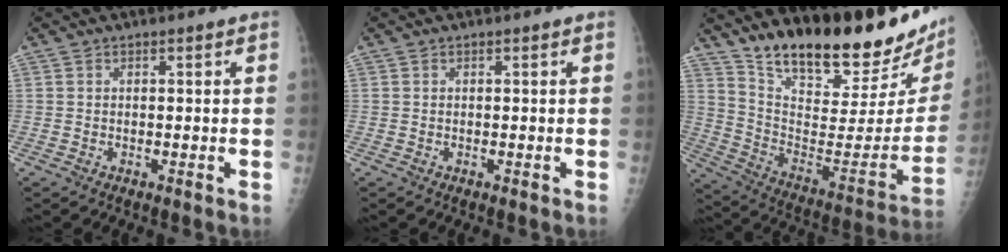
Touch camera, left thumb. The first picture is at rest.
{"total": 0.0}
{"total": 27.9, "force": [22.8, 6.7, 14.6], "torque": [-0.204, -0.142, 0.343]}